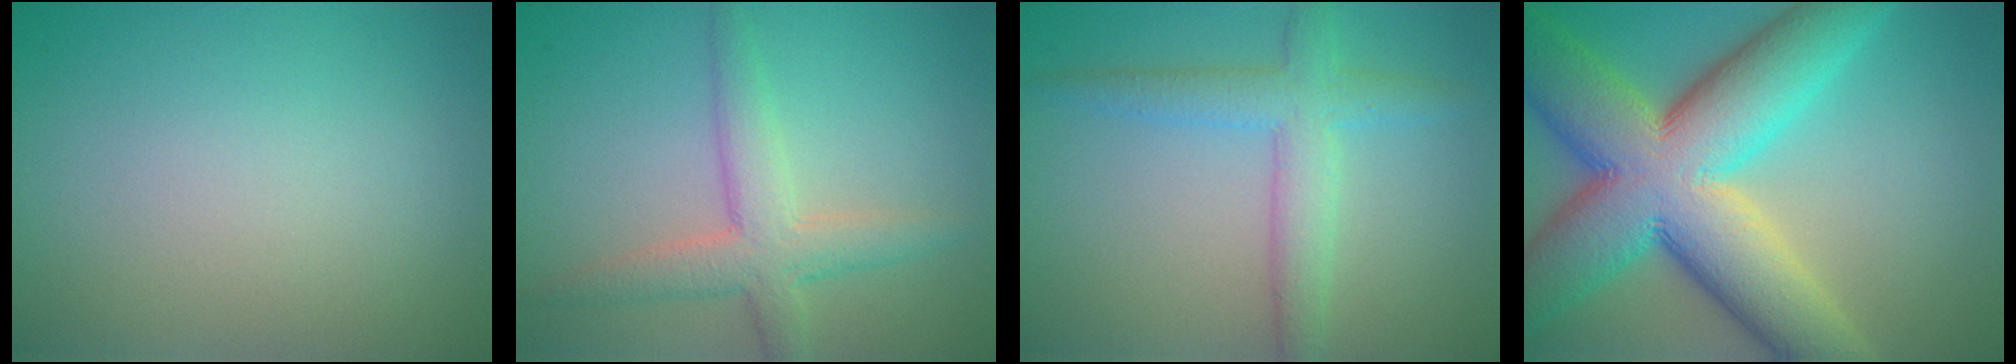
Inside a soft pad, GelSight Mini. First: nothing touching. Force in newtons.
{"total": 4.1, "press": 4.1, "slide": 0.4}
{"total": 3.9, "press": 3.9, "slide": 0.0}
{"total": 15.5, "press": 15.4, "slide": 0.5}